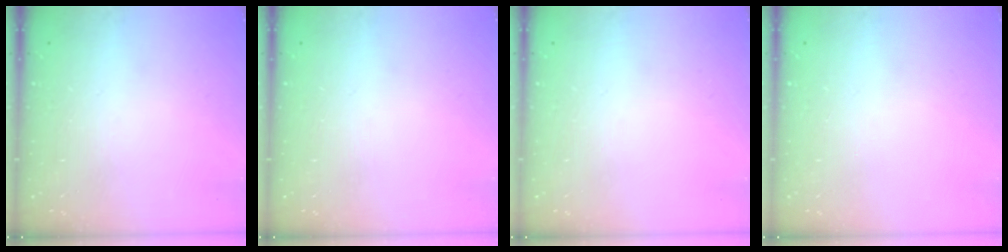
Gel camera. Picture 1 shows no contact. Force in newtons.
{"total": 0.0}
{"total": 0.0}
{"total": 0.0}